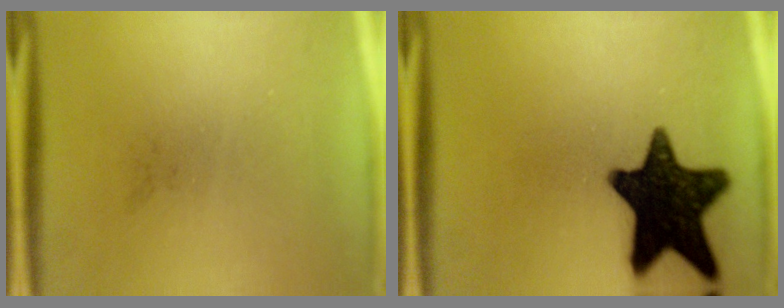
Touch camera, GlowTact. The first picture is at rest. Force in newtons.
{"total": 17.0}